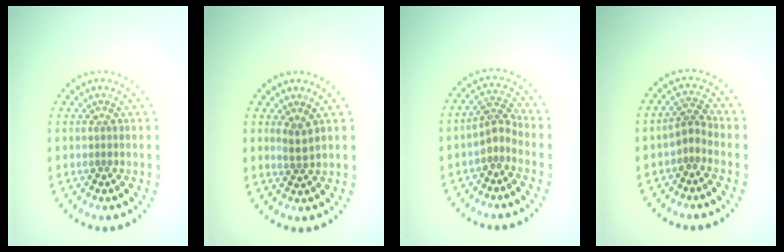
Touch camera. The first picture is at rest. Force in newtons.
{"total": 1.4, "press": 1.1, "slide": 0.8}
{"total": 2.3, "press": 1.6, "slide": 1.5}
{"total": 1.9, "press": 1.3, "slide": 1.4}